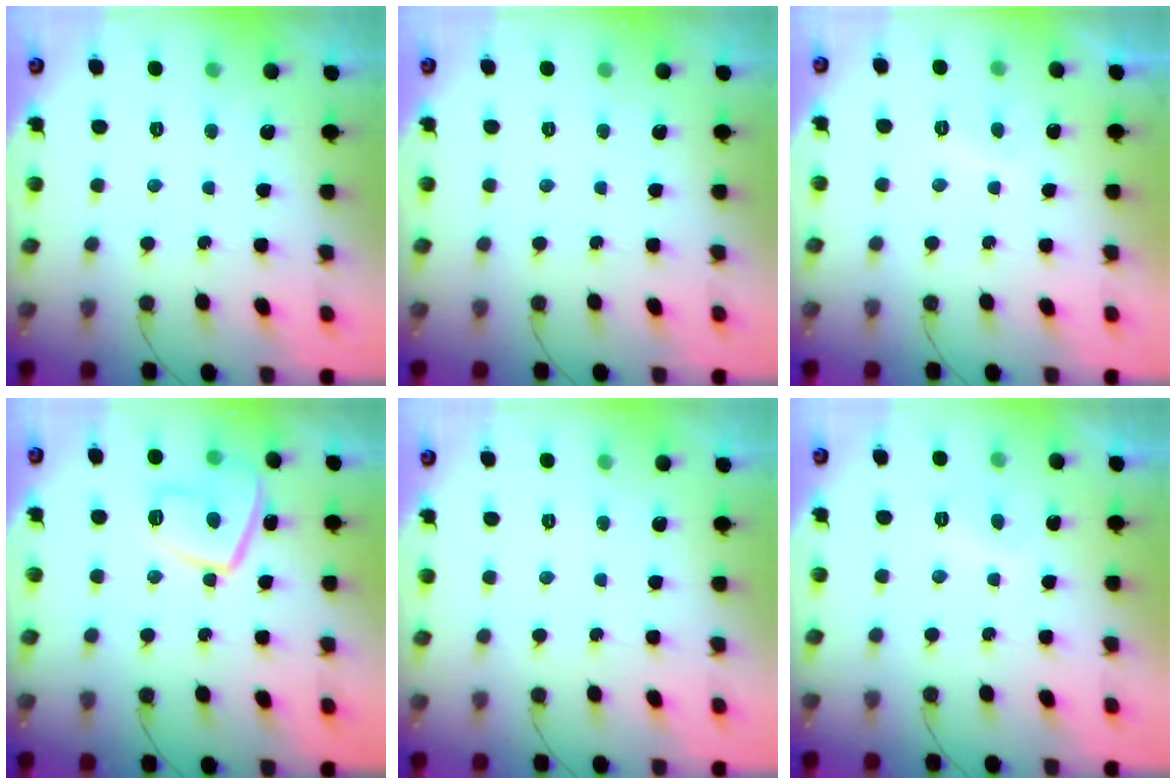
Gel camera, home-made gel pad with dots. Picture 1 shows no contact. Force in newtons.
{"total": 0.0}
{"total": 1.7, "press": 1.5, "slide": 0.8}
{"total": 10.8, "press": 10.8, "slide": 1.3}
{"total": 0.0}
{"total": 2.0, "press": 1.9, "slide": 0.5}